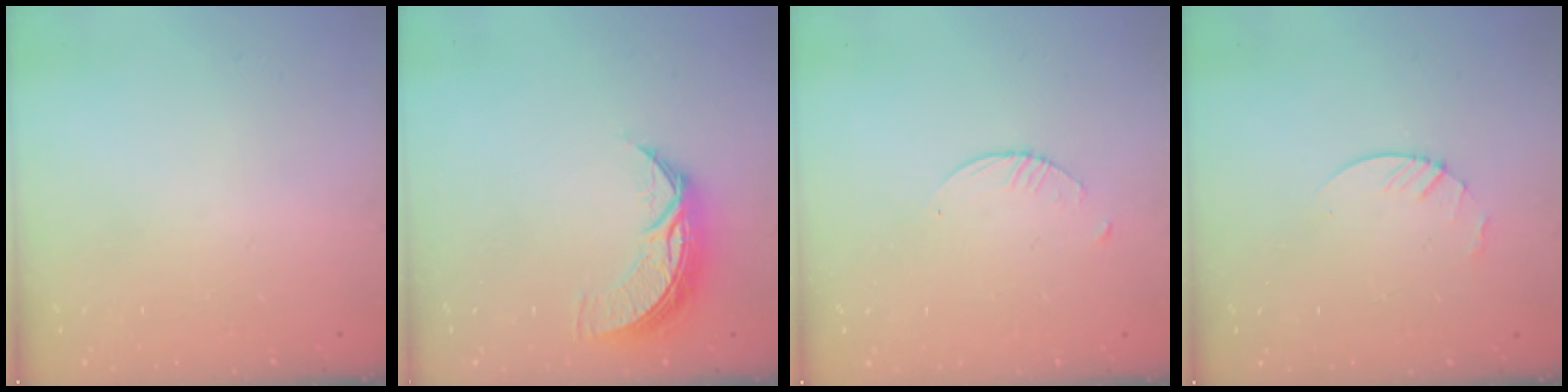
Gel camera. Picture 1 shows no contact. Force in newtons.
{"total": 8.7, "press": 8.7, "slide": 0.3}
{"total": 1.5, "press": 1.5, "slide": 0.2}
{"total": 3.0, "press": 2.9, "slide": 0.3}